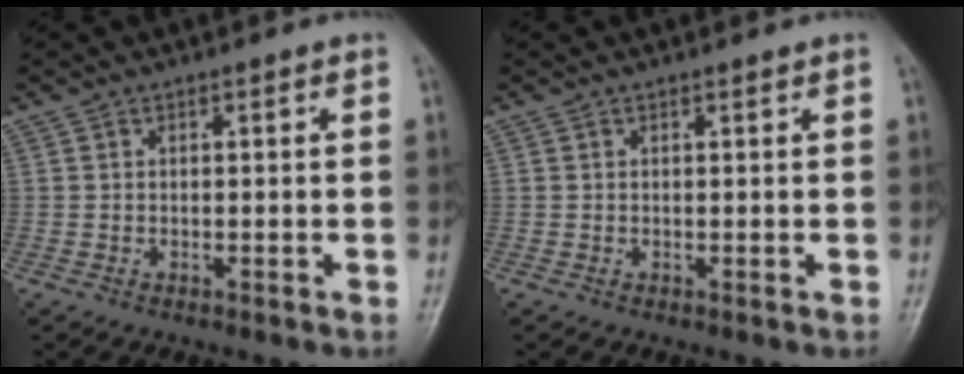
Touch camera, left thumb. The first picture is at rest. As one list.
[{"total": 0.0}]